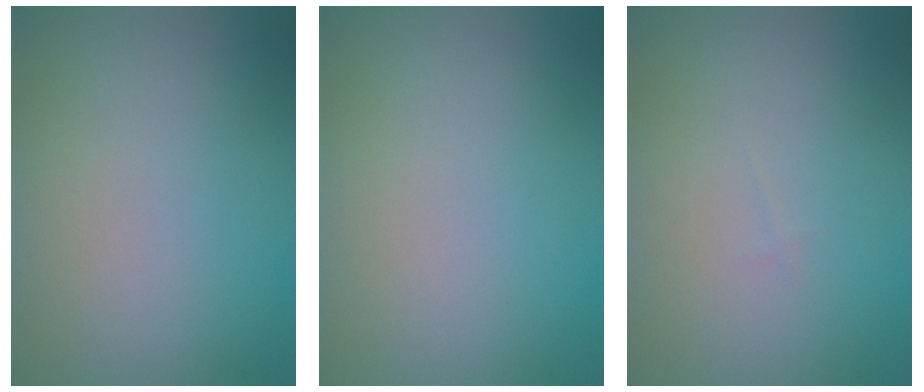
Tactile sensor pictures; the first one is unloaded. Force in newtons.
{"total": 0.0}
{"total": 0.0}